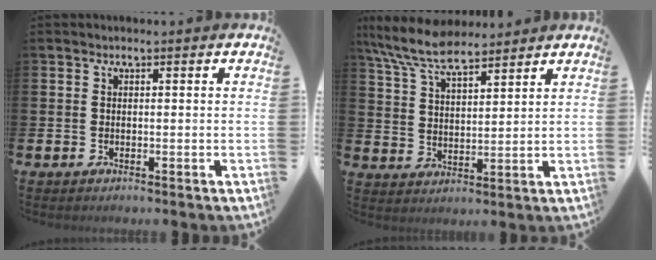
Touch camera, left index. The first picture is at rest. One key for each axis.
{"total": 8.3, "fx": 7.4, "fy": 1.8, "fz": 3.2, "tx": -0.090, "ty": -0.030, "tz": 0.135}